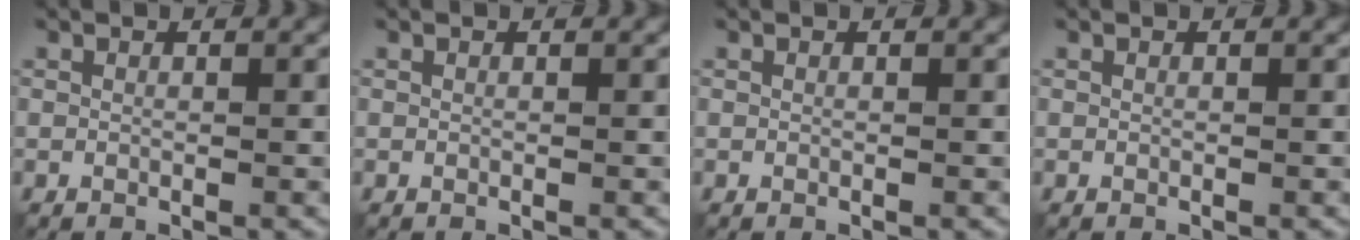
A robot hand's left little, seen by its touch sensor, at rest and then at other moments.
{"total": 0.0}
{"total": 0.0}
{"total": 0.0}